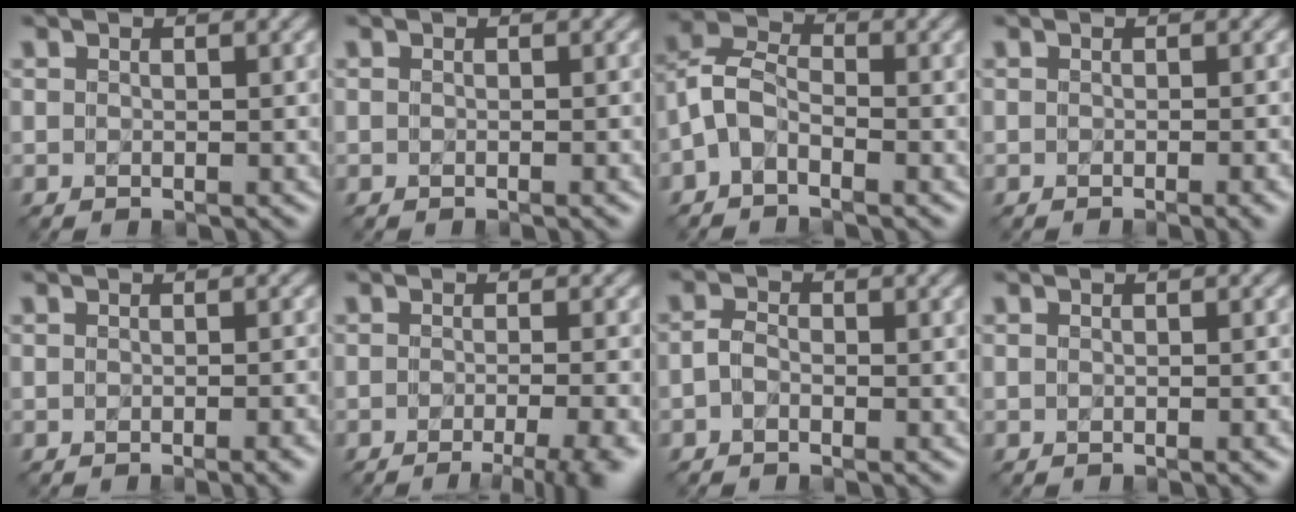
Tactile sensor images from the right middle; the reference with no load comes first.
{"total": 1.0, "force": [-0.4, 0.2, 0.9], "torque": [-0.008, 0.001, -0.007]}
{"total": 3.0, "force": [-1.7, 1.5, 1.9], "torque": [-0.052, 0.012, -0.040]}
{"total": 2.6, "force": [-0.7, 0.8, 2.3], "torque": [-0.013, 0.002, -0.004]}
{"total": 2.7, "force": [-0.9, 0.8, 2.4], "torque": [-0.009, 0.002, -0.006]}
{"total": 5.4, "force": [-2.7, 1.2, 4.5], "torque": [-0.042, -0.009, -0.029]}
{"total": 0.9, "force": [-0.7, 0.3, 0.4], "torque": [-0.019, 0.003, -0.013]}
{"total": 1.6, "force": [-0.5, 0.5, 1.4], "torque": [-0.009, 0.002, -0.005]}